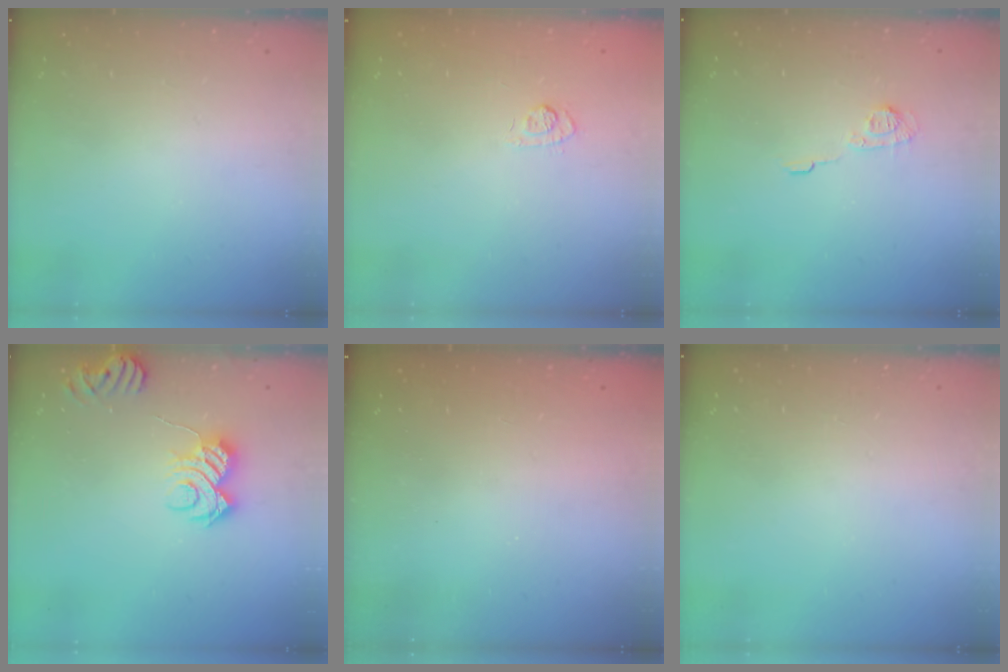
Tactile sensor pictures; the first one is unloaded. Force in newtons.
{"total": 6.5, "press": 6.3, "slide": 1.7}
{"total": 7.1, "press": 7.1, "slide": 0.7}
{"total": 7.7, "press": 7.7, "slide": 0.4}
{"total": 2.3, "press": 2.2, "slide": 0.7}
{"total": 0.0}